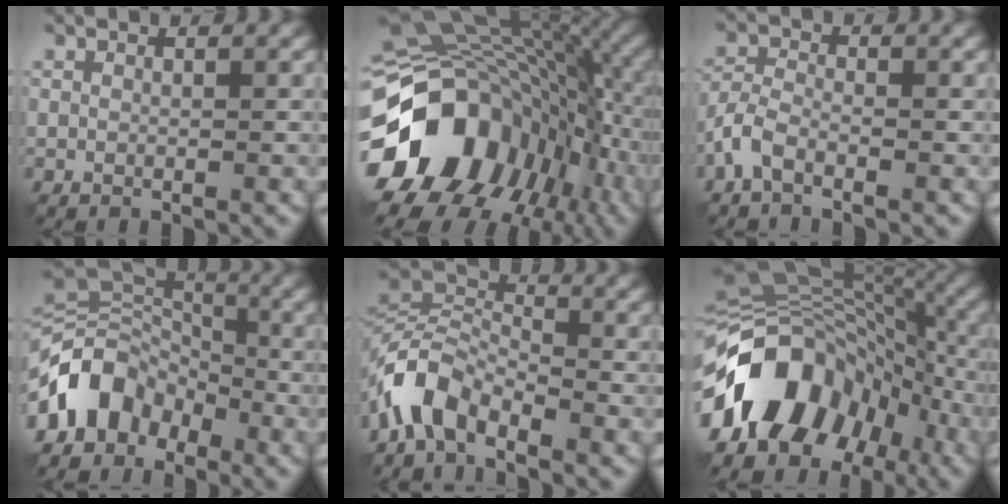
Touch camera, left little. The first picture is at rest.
{"total": 17.7, "force": [-4.4, 13.4, 10.7], "torque": [-0.219, -0.025, -0.068]}
{"total": 2.6, "force": [-1.8, 1.1, 1.6], "torque": [-0.037, 0.005, -0.047]}
{"total": 7.0, "force": [-4.0, 5.0, 2.8], "torque": [-0.038, 0.008, -0.091]}
{"total": 5.5, "force": [-3.7, 2.9, 3.0], "torque": [-0.056, 0.007, -0.086]}
{"total": 14.8, "force": [-5.9, 10.3, 8.8], "torque": [-0.153, 0.004, -0.114]}